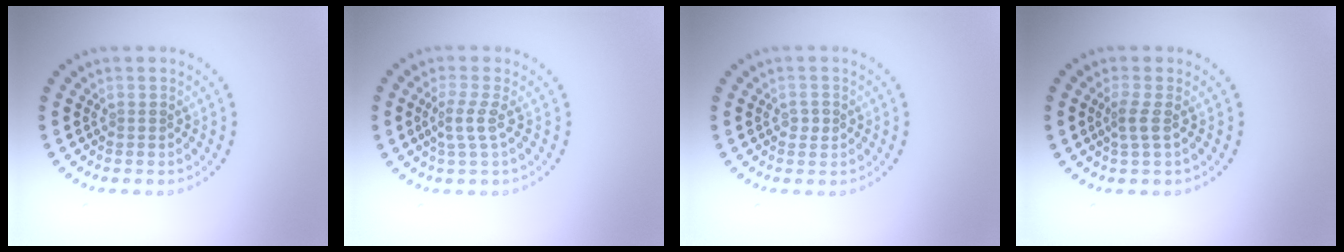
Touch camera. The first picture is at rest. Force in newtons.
{"total": 2.0, "press": 1.5, "slide": 1.3}
{"total": 1.0, "press": 1.0, "slide": 0.1}
{"total": 1.6, "press": 1.2, "slide": 1.0}